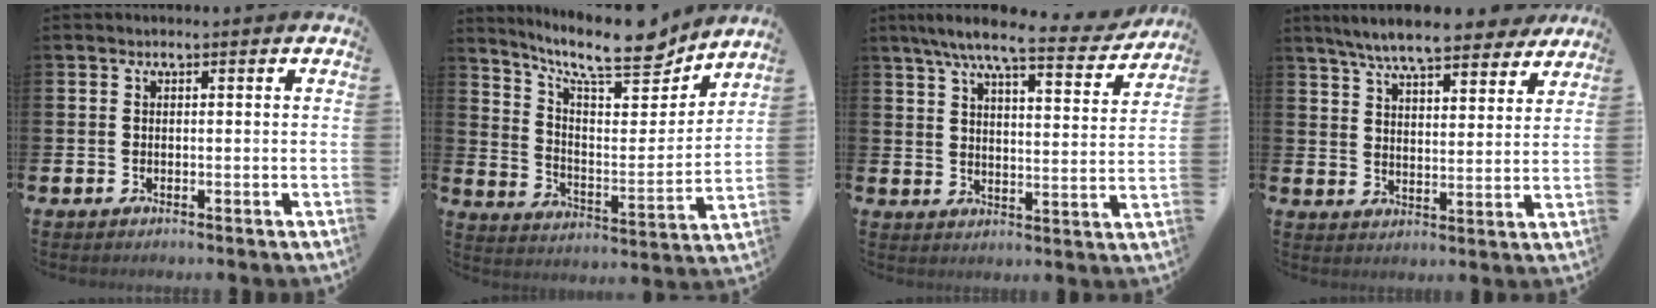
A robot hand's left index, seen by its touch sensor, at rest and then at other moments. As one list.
[{"total": 11.5, "force": [10.0, 2.5, 5.0], "torque": [-0.110, -0.074, 0.171]}, {"total": 8.3, "force": [7.1, 1.0, 4.2], "torque": [-0.095, -0.035, 0.121]}, {"total": 8.6, "force": [7.9, 1.3, 3.1], "torque": [-0.080, -0.039, 0.141]}]